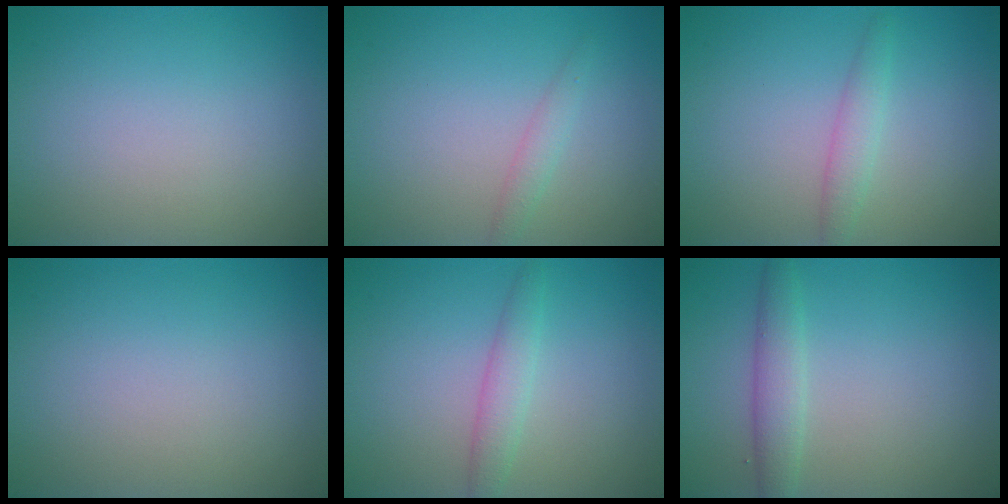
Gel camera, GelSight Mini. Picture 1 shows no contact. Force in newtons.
{"total": 1.2, "press": 1.2, "slide": 0.1}
{"total": 1.7, "press": 1.7, "slide": 0.0}
{"total": 0.0}
{"total": 1.9, "press": 1.9, "slide": 0.1}
{"total": 2.4, "press": 2.4, "slide": 0.1}